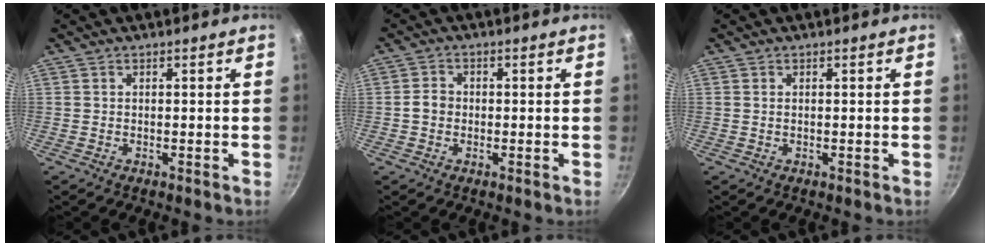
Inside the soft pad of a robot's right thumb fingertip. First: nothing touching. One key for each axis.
{"total": 2.8, "fx": -0.4, "fy": 2.4, "fz": 1.5, "tx": -0.017, "ty": 0.013, "tz": -0.011}
{"total": 0.0}